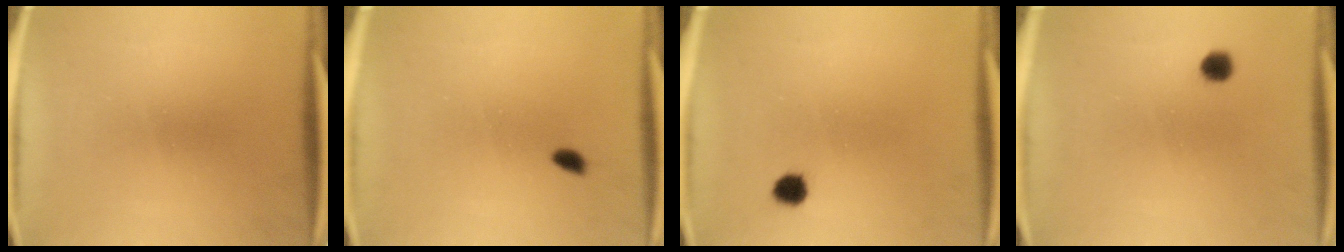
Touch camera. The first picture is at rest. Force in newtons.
{"total": 1.5}
{"total": 2.5}
{"total": 2.2}